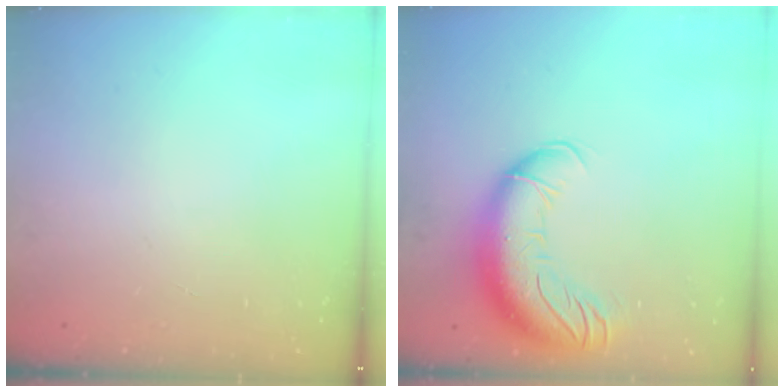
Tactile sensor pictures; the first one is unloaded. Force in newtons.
{"total": 16.7, "press": 16.2, "slide": 4.0}